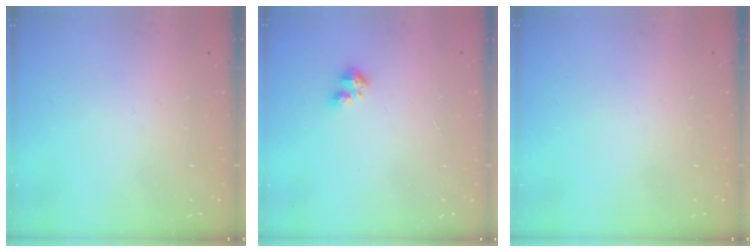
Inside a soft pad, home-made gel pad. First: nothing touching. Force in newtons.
{"total": 3.4, "press": 3.4, "slide": 0.4}
{"total": 0.0}